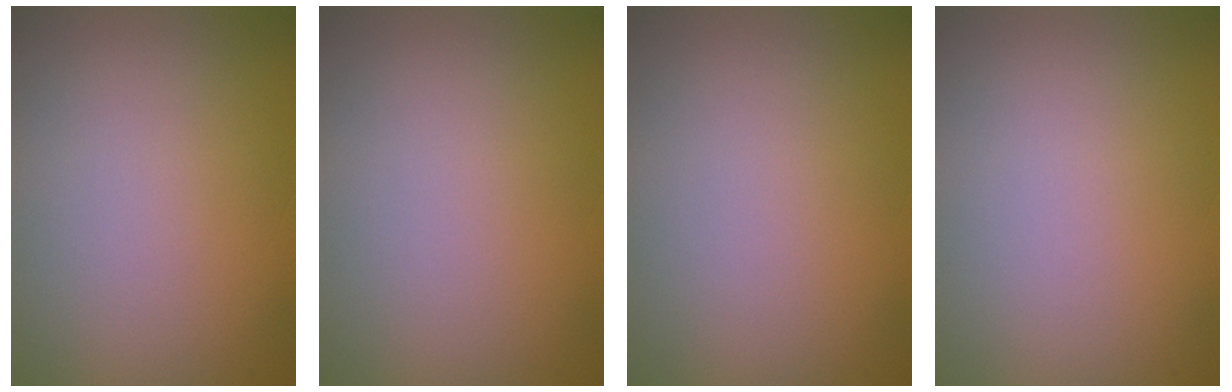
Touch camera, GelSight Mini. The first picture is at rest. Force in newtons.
{"total": 0.0}
{"total": 0.0}
{"total": 0.0}